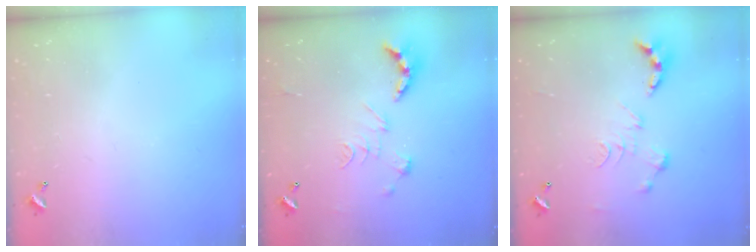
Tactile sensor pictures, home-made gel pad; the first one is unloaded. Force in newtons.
{"total": 2.5, "press": 2.0, "slide": 1.5}
{"total": 0.0}